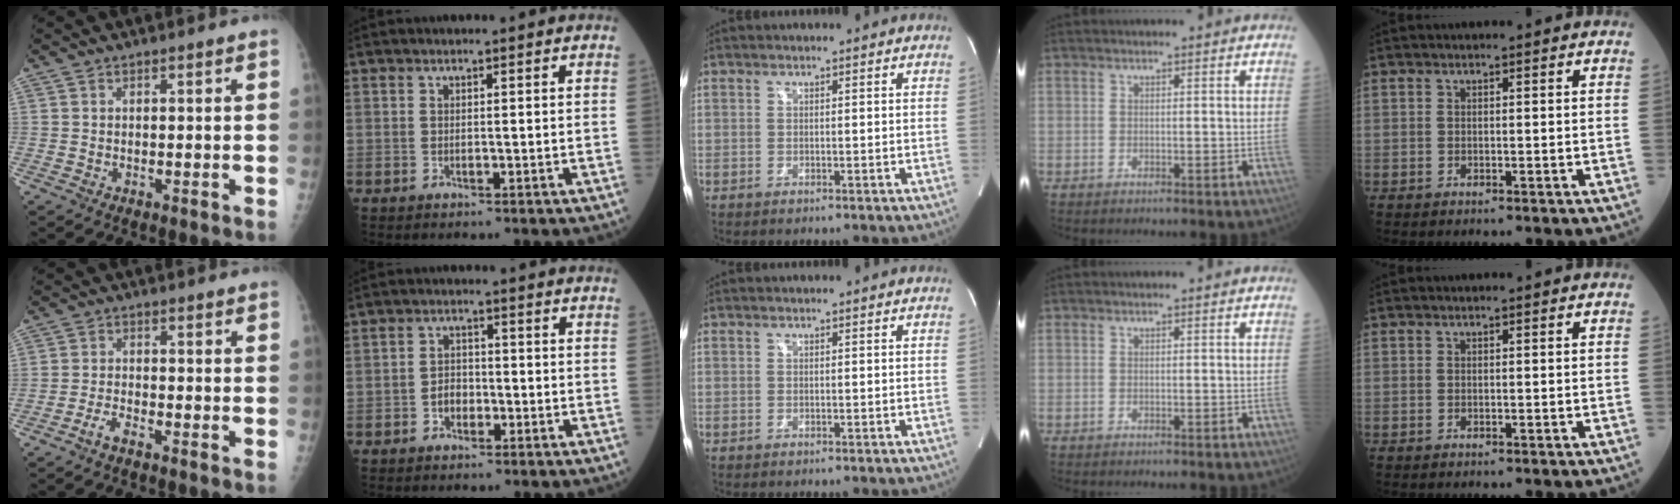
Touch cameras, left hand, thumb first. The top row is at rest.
{"thumb": {"total": 2.4, "force": [-1.8, 0.5, 1.5], "torque": [-0.038, 0.009, -0.038]}, "index": {"total": 2.9, "force": [-1.2, 2.0, 1.8], "torque": [-0.032, 0.006, -0.023]}}